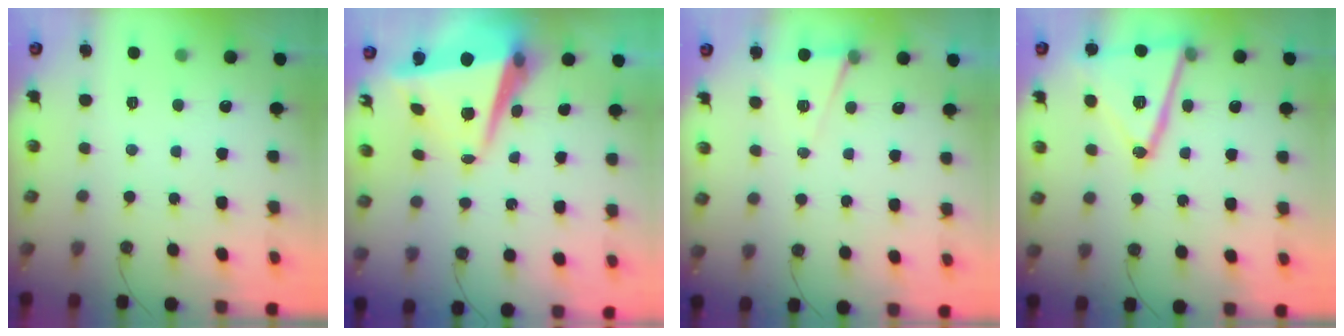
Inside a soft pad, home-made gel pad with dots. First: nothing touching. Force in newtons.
{"total": 10.5, "press": 10.2, "slide": 2.5}
{"total": 6.6, "press": 4.5, "slide": 4.7}
{"total": 20.6, "press": 20.3, "slide": 3.4}